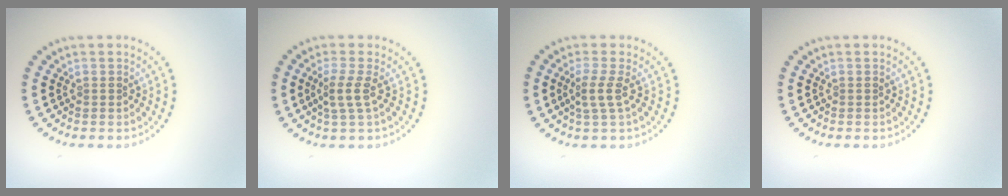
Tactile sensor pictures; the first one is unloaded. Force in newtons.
{"total": 2.1, "press": 1.7, "slide": 1.3}
{"total": 2.0, "press": 1.5, "slide": 1.3}
{"total": 0.0}